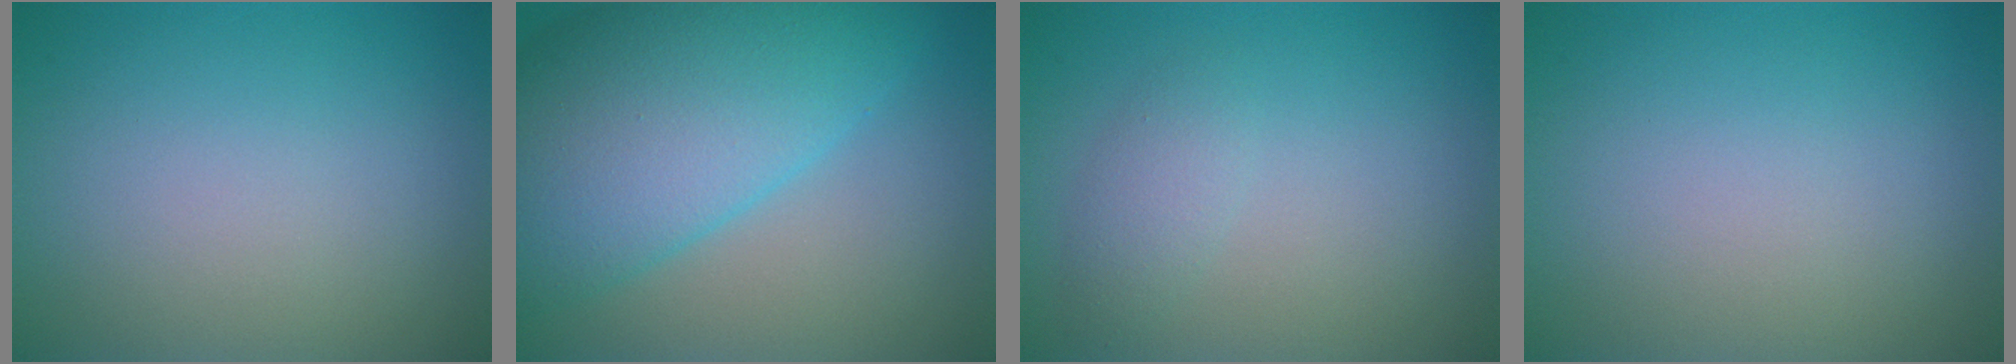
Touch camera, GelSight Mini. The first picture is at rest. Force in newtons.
{"total": 12.6, "press": 12.6, "slide": 0.4}
{"total": 1.6, "press": 1.6, "slide": 0.0}
{"total": 0.0}